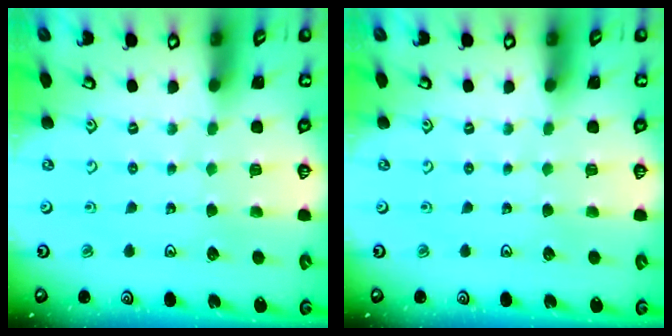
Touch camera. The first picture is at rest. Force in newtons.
{"total": 0.0}